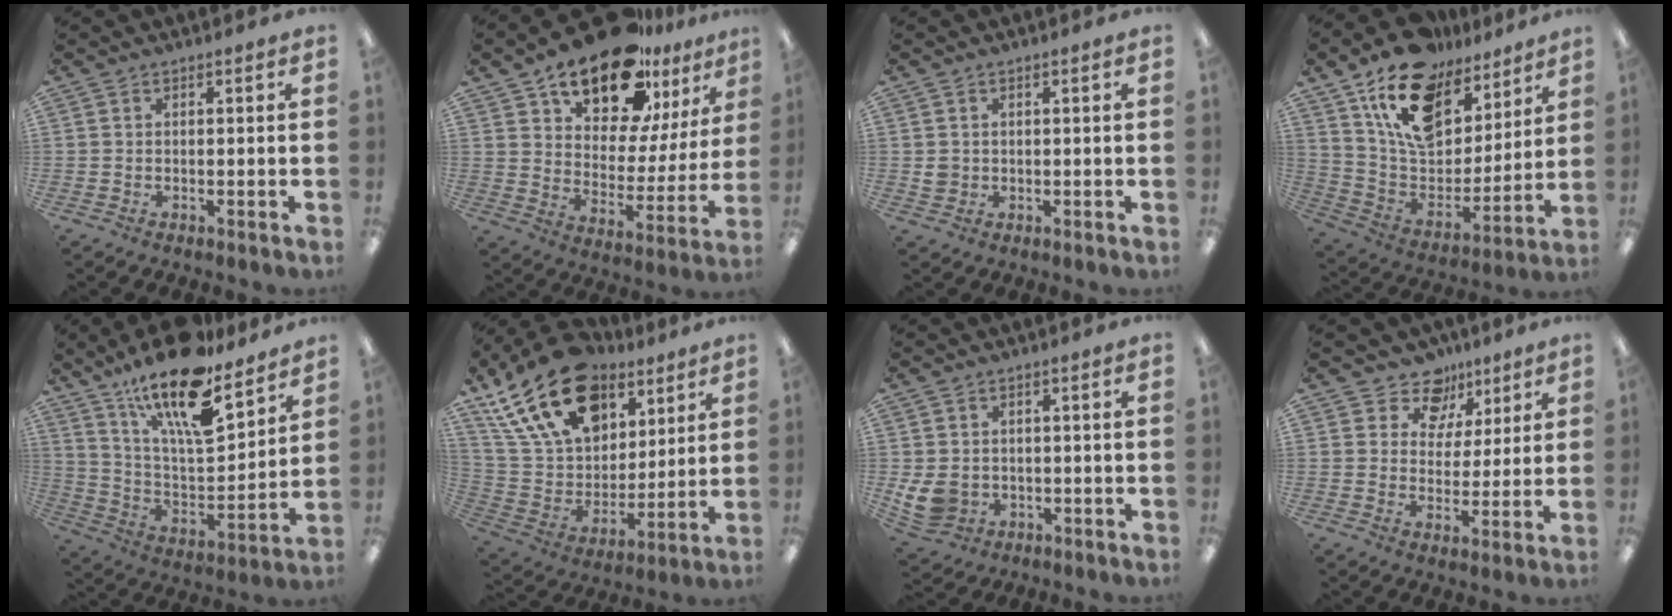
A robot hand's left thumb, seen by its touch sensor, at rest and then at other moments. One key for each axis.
{"total": 20.0, "fx": 15.1, "fy": 8.7, "fz": 9.7, "tx": -0.163, "ty": -0.095, "tz": 0.263}
{"total": 2.4, "fx": 0.5, "fy": 2.3, "fz": 0.7, "tx": -0.007, "ty": 0.001, "tz": 0.008}
{"total": 18.6, "fx": 12.1, "fy": 10.8, "fz": 9.1, "tx": -0.161, "ty": -0.066, "tz": 0.218}
{"total": 21.0, "fx": 15.3, "fy": 6.5, "fz": 12.8, "tx": -0.221, "ty": -0.098, "tz": 0.261}
{"total": 23.9, "fx": 14.0, "fy": 14.6, "fz": 12.7, "tx": -0.237, "ty": -0.062, "tz": 0.256}
{"total": 6.7, "fx": -0.4, "fy": 5.7, "fz": 3.5, "tx": -0.075, "ty": 0.002, "tz": -0.006}
{"total": 10.0, "fx": 6.7, "fy": 7.1, "fz": 2.3, "tx": -0.038, "ty": -0.044, "tz": 0.124}